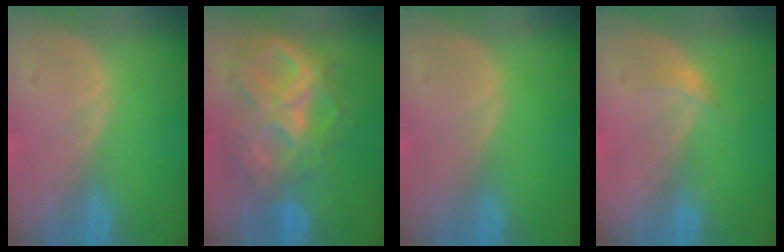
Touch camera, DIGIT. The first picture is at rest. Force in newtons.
{"total": 10.5, "press": 10.4, "slide": 1.3}
{"total": 0.0}
{"total": 1.2, "press": 1.2, "slide": 0.1}